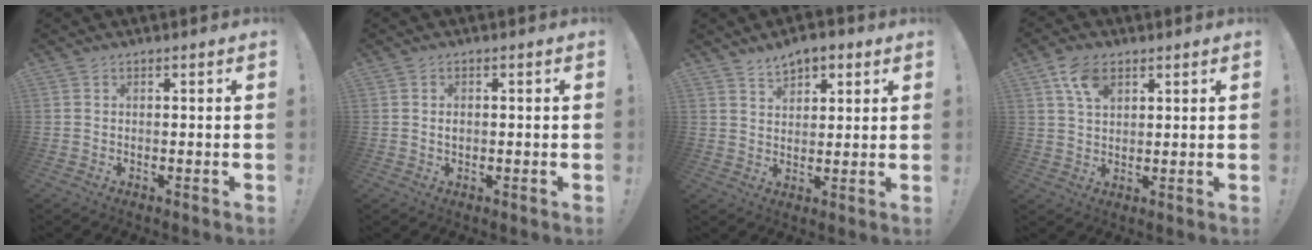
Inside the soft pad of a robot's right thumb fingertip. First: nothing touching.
{"total": 1.1, "force": [0.1, 1.0, 0.5], "torque": [-0.011, 0.004, 0.003]}
{"total": 6.1, "force": [4.0, 3.7, 2.6], "torque": [-0.036, -0.014, 0.073]}
{"total": 7.6, "force": [3.9, 4.6, 4.7], "torque": [-0.075, -0.010, 0.073]}